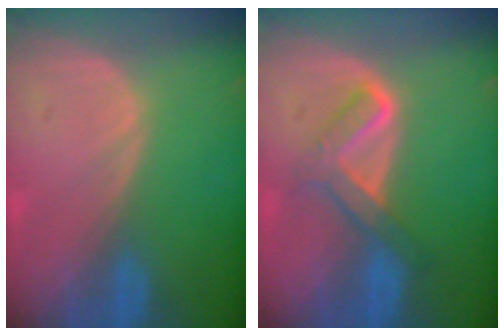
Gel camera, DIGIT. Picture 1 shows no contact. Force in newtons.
{"total": 5.3, "press": 5.3, "slide": 0.2}